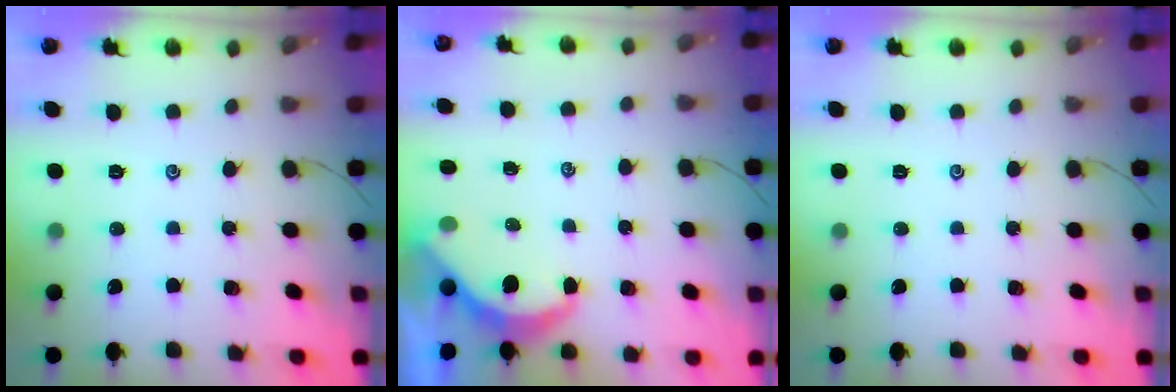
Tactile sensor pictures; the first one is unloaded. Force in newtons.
{"total": 6.5, "press": 6.5, "slide": 0.2}
{"total": 0.0}